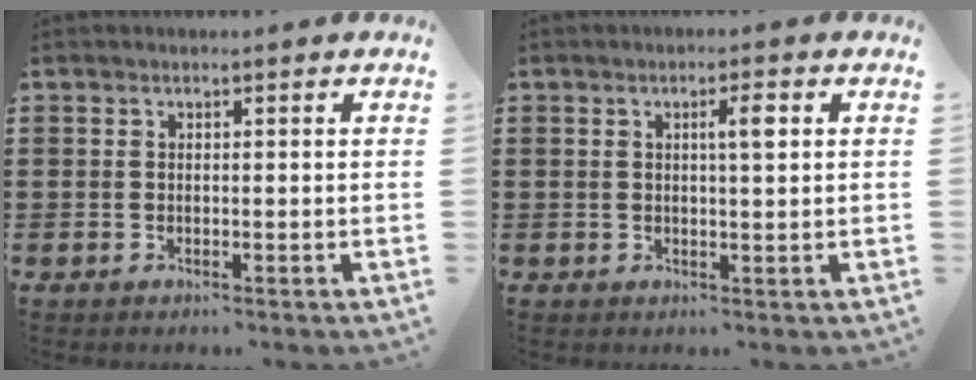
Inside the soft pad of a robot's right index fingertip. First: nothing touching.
{"total": 2.9, "force": [0.8, 0.4, 2.7], "torque": [-0.046, 0.001, 0.008]}